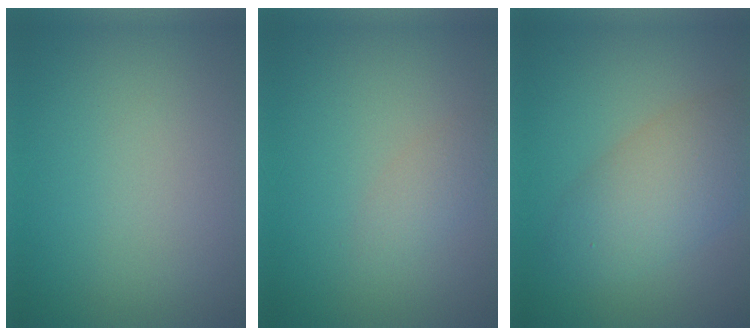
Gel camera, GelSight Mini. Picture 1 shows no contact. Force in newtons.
{"total": 1.5, "press": 1.5, "slide": 0.0}
{"total": 5.3, "press": 5.3, "slide": 0.3}